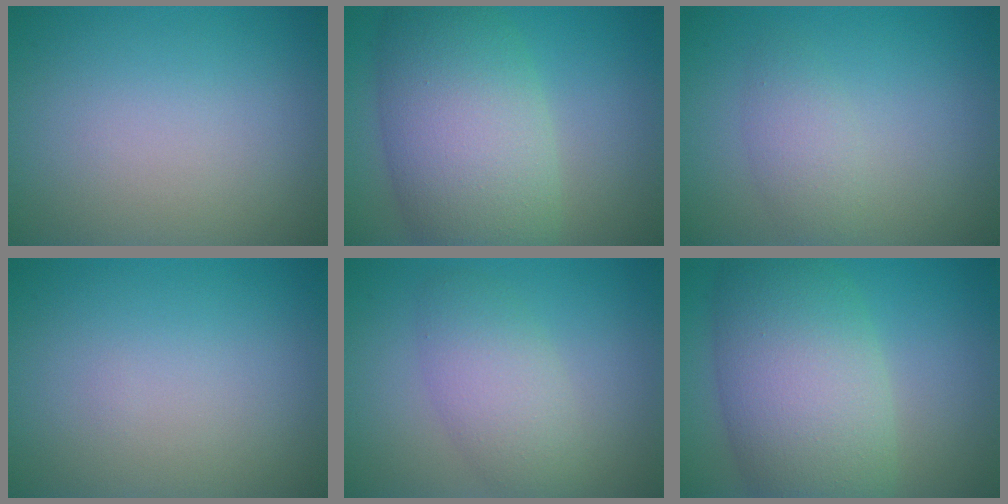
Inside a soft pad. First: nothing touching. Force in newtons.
{"total": 10.1, "press": 10.1, "slide": 0.4}
{"total": 2.1, "press": 2.1, "slide": 0.1}
{"total": 0.0}
{"total": 3.9, "press": 3.9, "slide": 0.2}
{"total": 10.1, "press": 10.1, "slide": 0.4}